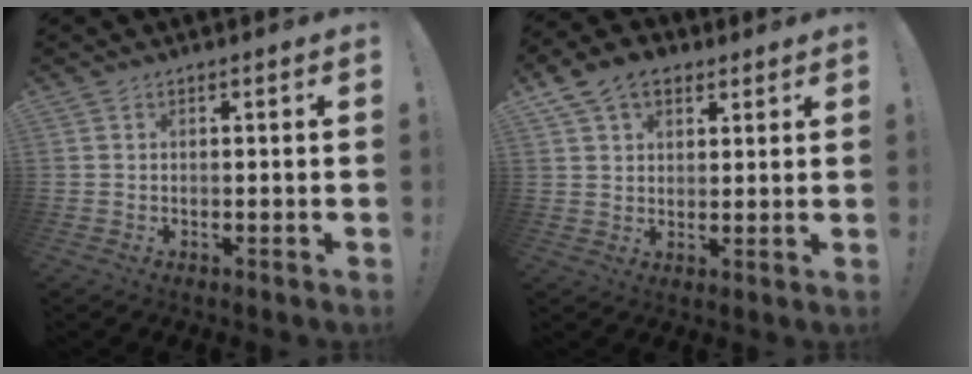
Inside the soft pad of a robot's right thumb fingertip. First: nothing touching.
{"total": 9.8, "force": [5.4, 6.8, 4.7], "torque": [-0.080, -0.013, 0.104]}